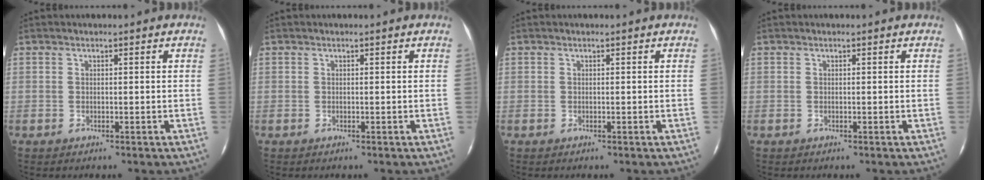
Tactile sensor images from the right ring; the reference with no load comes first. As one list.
[{"total": 0.0}, {"total": 0.0}, {"total": 0.0}]